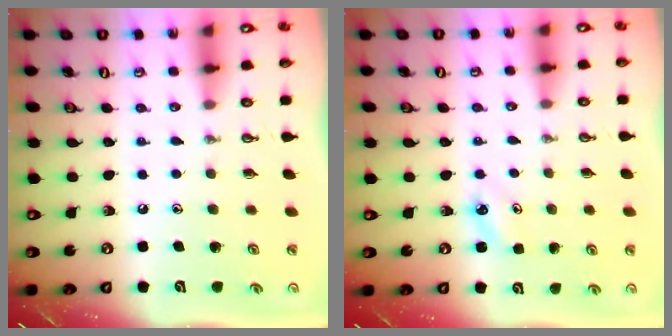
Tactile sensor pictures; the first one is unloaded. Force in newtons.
{"total": 3.8, "press": 3.7, "slide": 0.4}